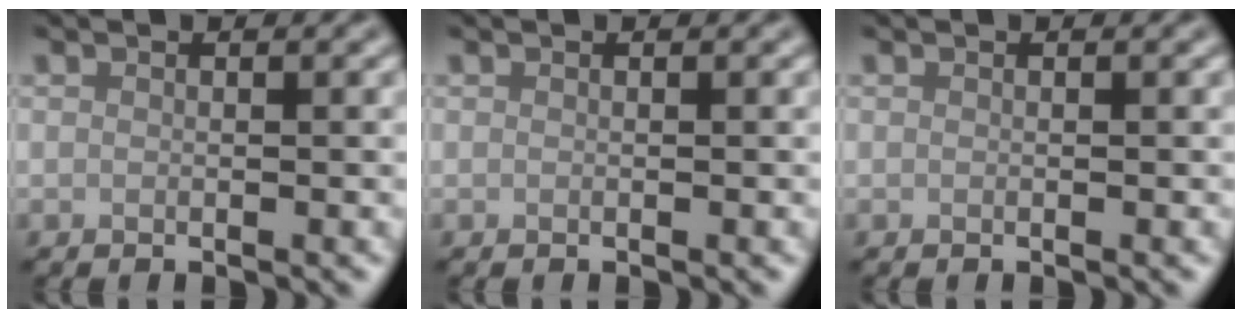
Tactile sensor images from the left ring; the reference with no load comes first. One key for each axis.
{"total": 0.0}
{"total": 0.0}